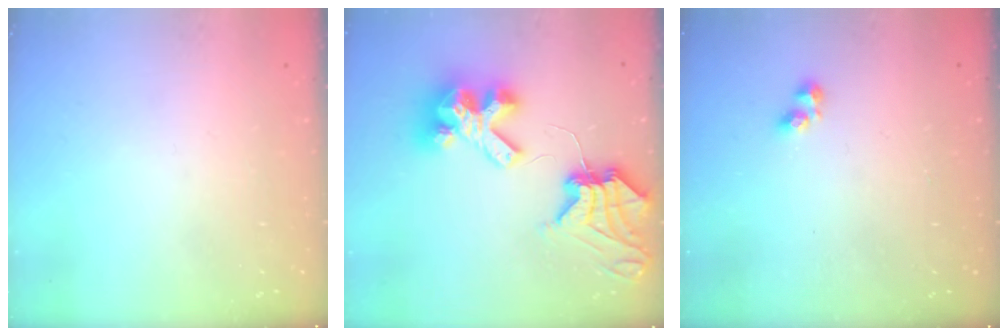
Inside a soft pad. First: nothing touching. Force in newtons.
{"total": 12.0, "press": 11.9, "slide": 1.3}
{"total": 2.4, "press": 2.3, "slide": 0.4}